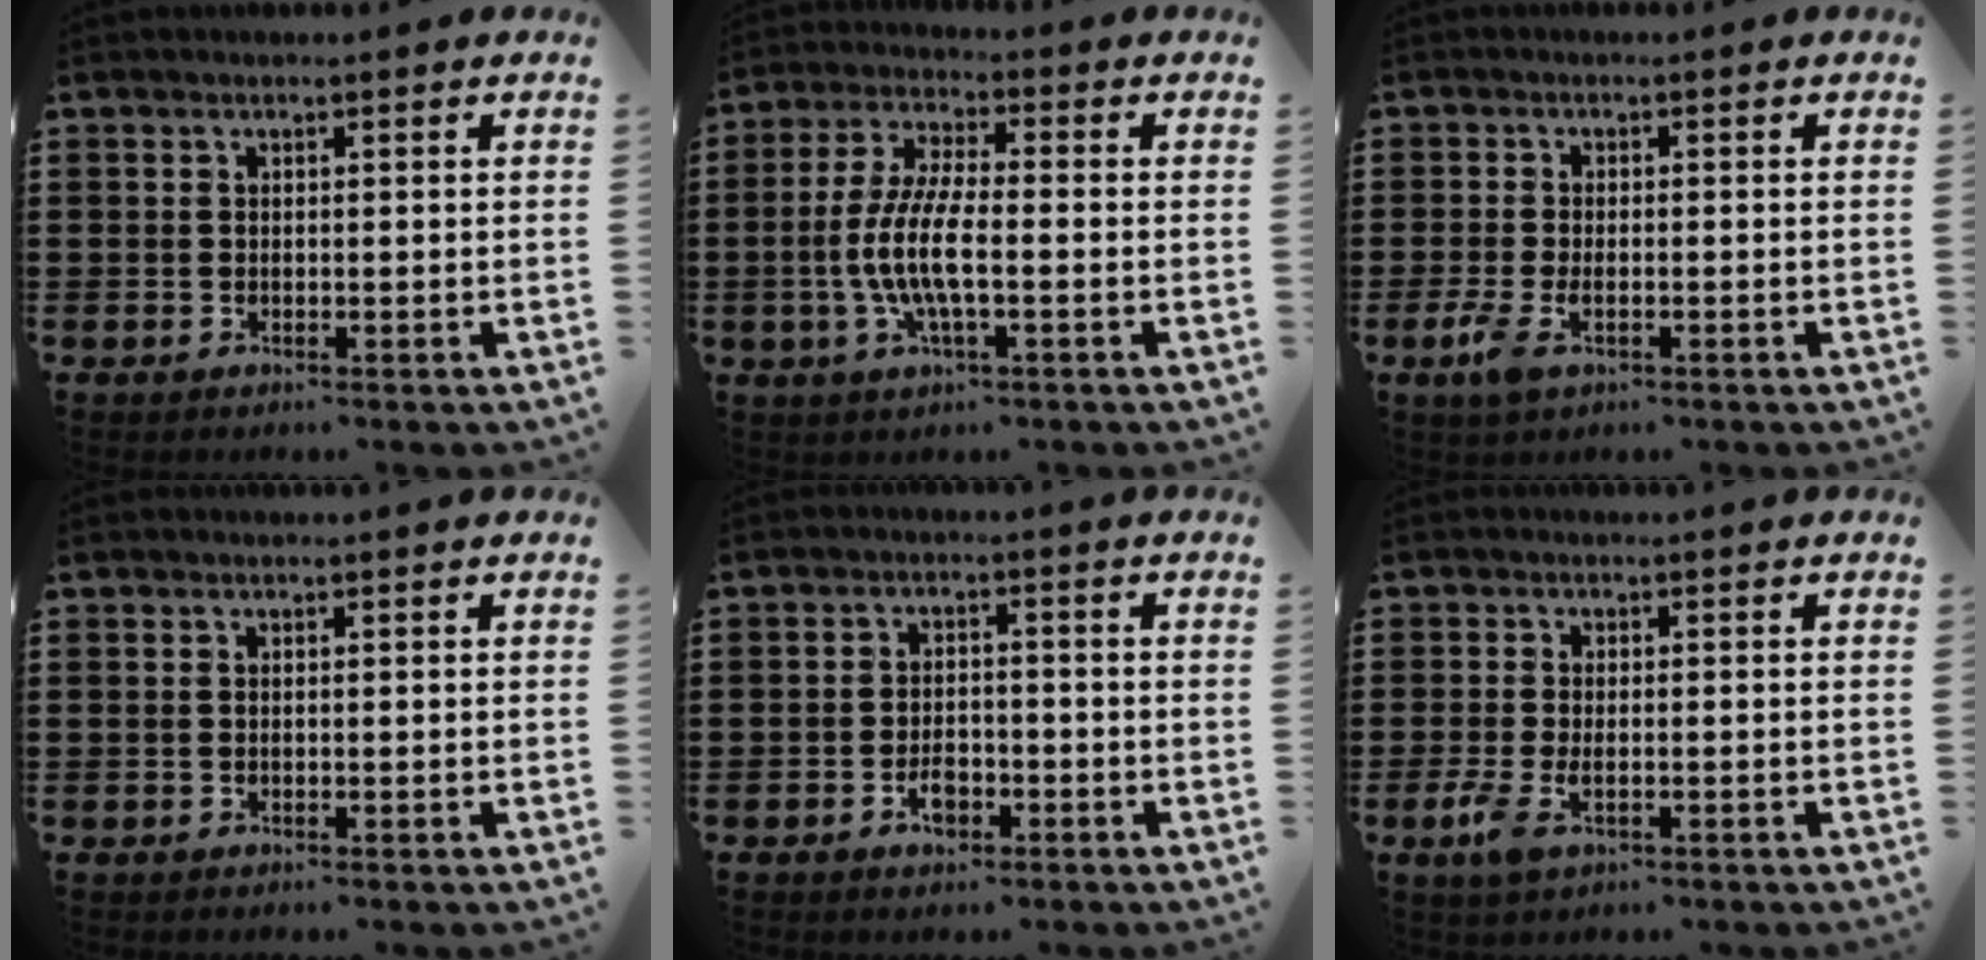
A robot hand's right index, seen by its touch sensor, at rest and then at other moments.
{"total": 8.3, "force": [-2.1, 2.3, 7.7], "torque": [-0.179, -0.014, -0.048]}
{"total": 3.0, "force": [-1.4, 1.3, 2.4], "torque": [-0.062, -0.007, -0.030]}
{"total": 0.0}
{"total": 3.3, "force": [-1.7, 1.8, 2.2], "torque": [-0.039, 0.003, -0.032]}
{"total": 3.0, "force": [-1.2, 1.3, 2.4], "torque": [-0.055, -0.006, -0.024]}